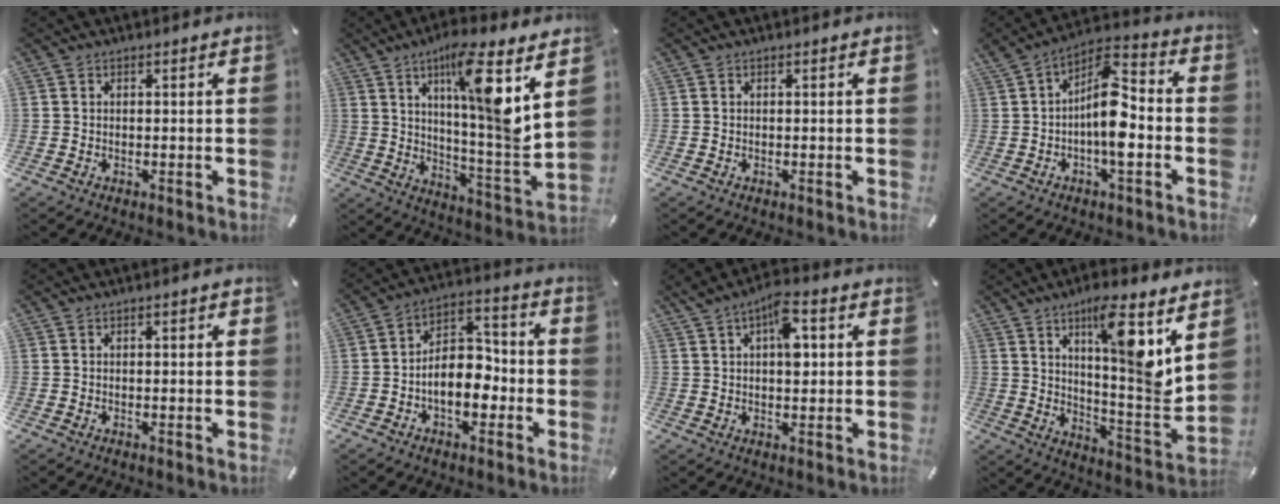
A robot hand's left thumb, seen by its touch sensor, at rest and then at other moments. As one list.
[{"total": 15.2, "force": [7.9, 1.1, 13.0], "torque": [-0.206, -0.056, 0.114]}, {"total": 0.0}, {"total": 12.0, "force": [-1.9, 4.7, 10.9], "torque": [-0.201, 0.003, -0.036]}, {"total": 0.9, "force": [0.0, 0.3, 0.9], "torque": [-0.016, 0.003, -0.001]}, {"total": 10.5, "force": [-2.7, 7.3, 7.1], "torque": [-0.100, 0.017, -0.046]}, {"total": 7.8, "force": [2.2, 4.1, 6.3], "torque": [-0.085, -0.002, 0.031]}, {"total": 13.7, "force": [7.6, 1.7, 11.2], "torque": [-0.156, -0.069, 0.117]}]